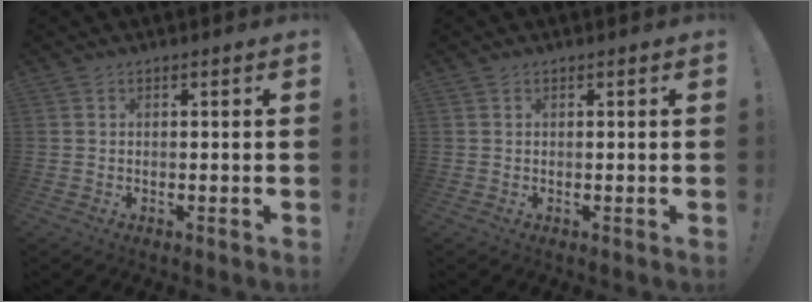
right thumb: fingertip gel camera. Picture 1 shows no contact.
{"total": 0.0}